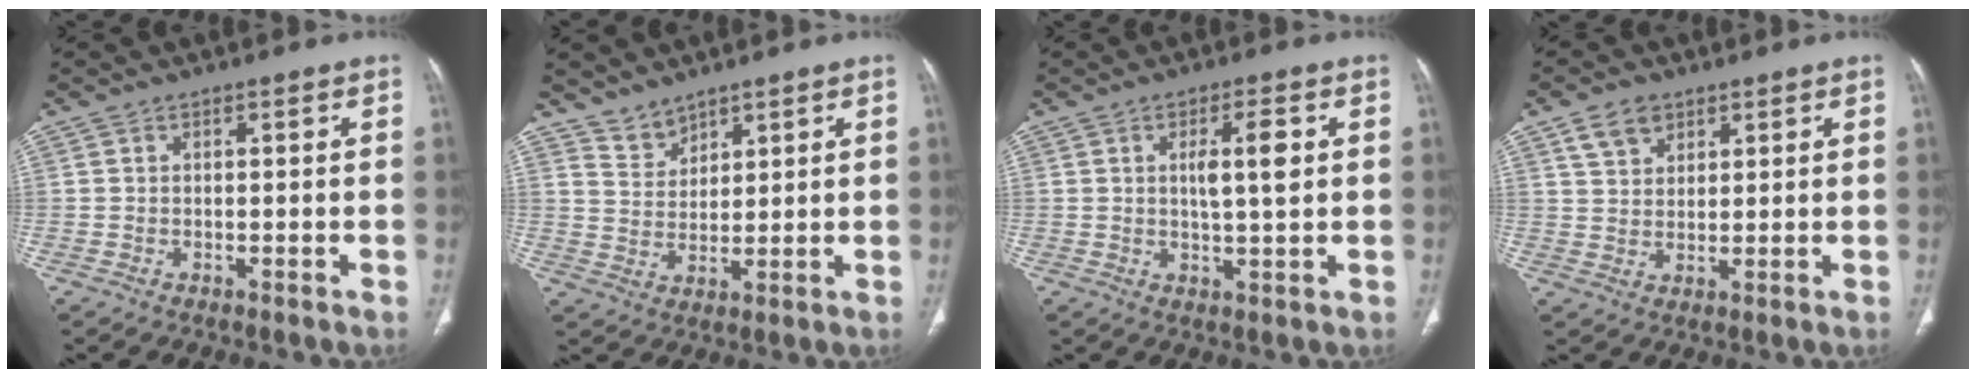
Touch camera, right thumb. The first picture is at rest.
{"total": 4.1, "force": [3.7, 1.8, 0.5], "torque": [0.005, -0.028, 0.077]}
{"total": 5.8, "force": [1.2, 1.3, 5.5], "torque": [-0.092, -0.003, 0.023]}
{"total": 5.3, "force": [3.2, 3.5, 2.3], "torque": [-0.026, -0.015, 0.065]}